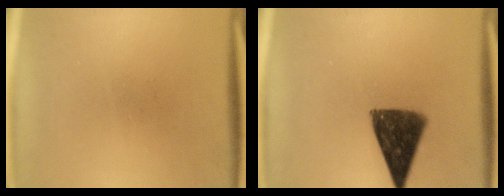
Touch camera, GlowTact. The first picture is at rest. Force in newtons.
{"total": 10.9}